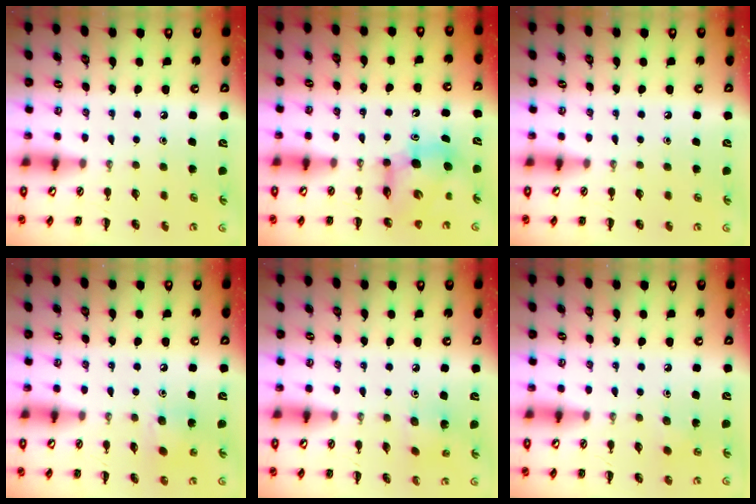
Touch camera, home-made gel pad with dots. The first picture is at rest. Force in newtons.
{"total": 8.2, "press": 7.9, "slide": 2.5}
{"total": 0.0}
{"total": 5.6, "press": 5.5, "slide": 1.0}
{"total": 2.7, "press": 2.6, "slide": 0.7}
{"total": 2.9, "press": 2.7, "slide": 0.8}